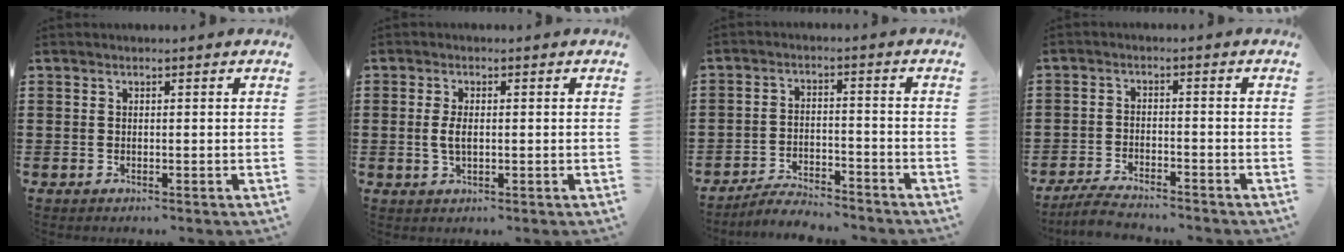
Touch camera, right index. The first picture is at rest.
{"total": 2.8, "force": [0.0, 1.3, 2.4], "torque": [-0.057, 0.001, -0.004]}
{"total": 4.3, "force": [-4.2, 0.5, 0.8], "torque": [-0.017, 0.009, -0.085]}
{"total": 3.7, "force": [-3.6, 0.3, 0.8], "torque": [-0.023, 0.003, -0.075]}